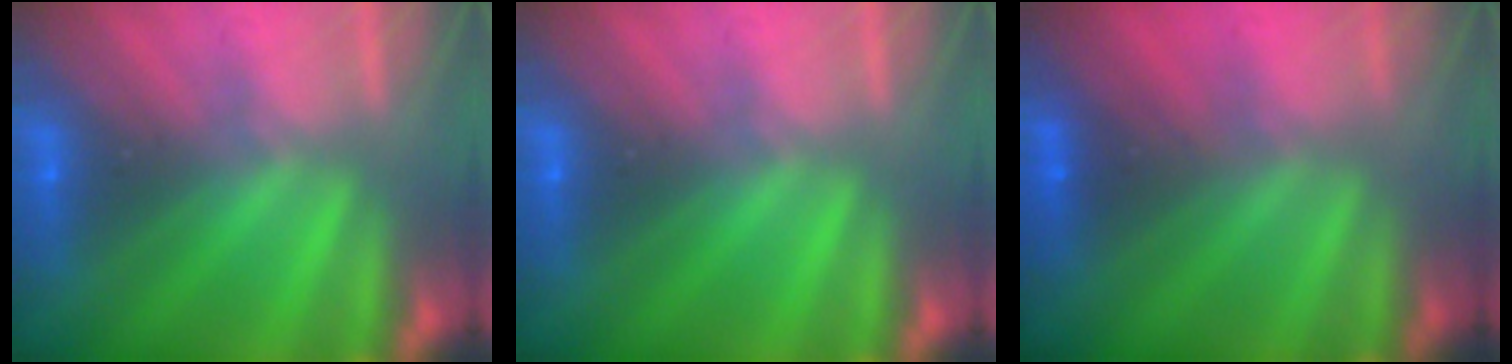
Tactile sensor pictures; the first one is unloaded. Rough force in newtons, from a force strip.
{"total": 0.0}
{"total": 1.7}